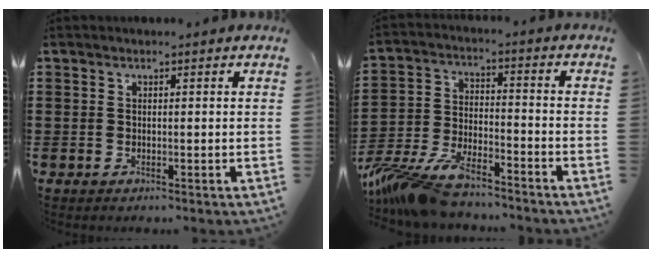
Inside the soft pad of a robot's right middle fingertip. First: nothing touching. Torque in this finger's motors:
{"motor_torque": [1.72, -0.44, 0.58, 0.21]}